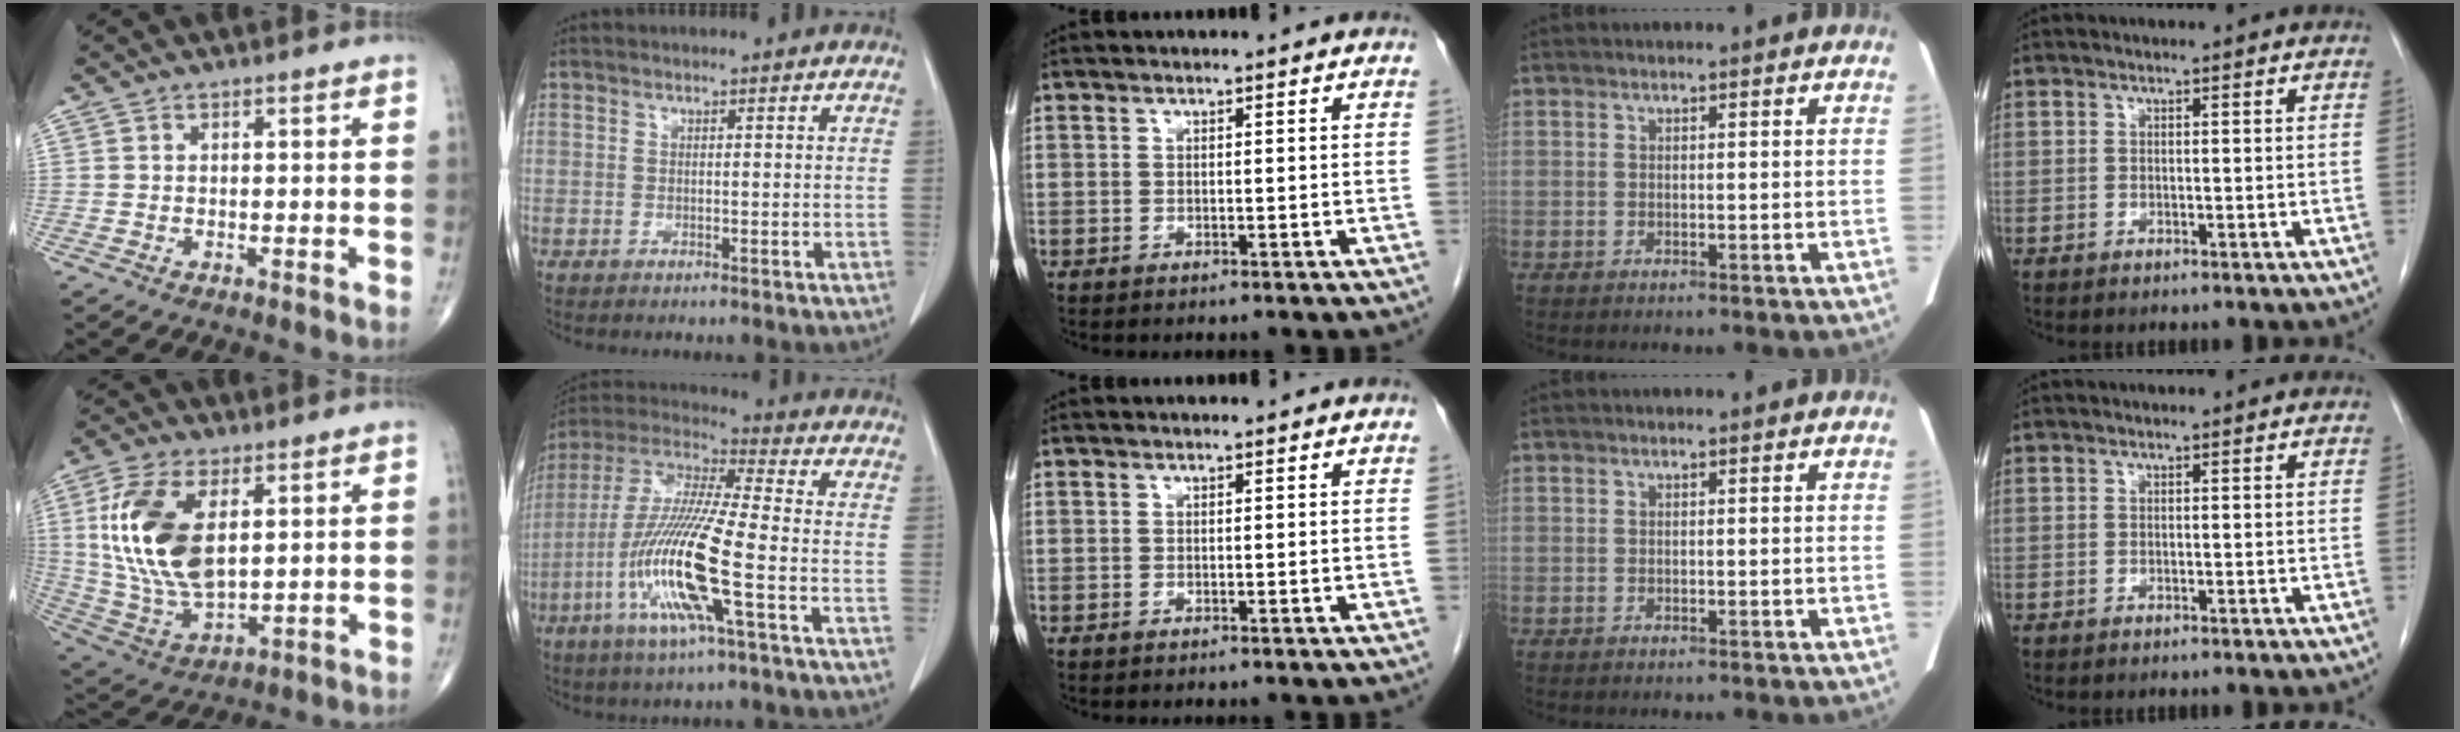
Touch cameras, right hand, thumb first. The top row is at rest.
{"thumb": {"total": 18.1, "force": [4.1, 9.5, 14.8], "torque": [-0.298, -0.017, 0.087]}, "index": {"total": 16.2, "force": [-5.2, 0.5, 15.4], "torque": [-0.322, -0.014, -0.108]}}